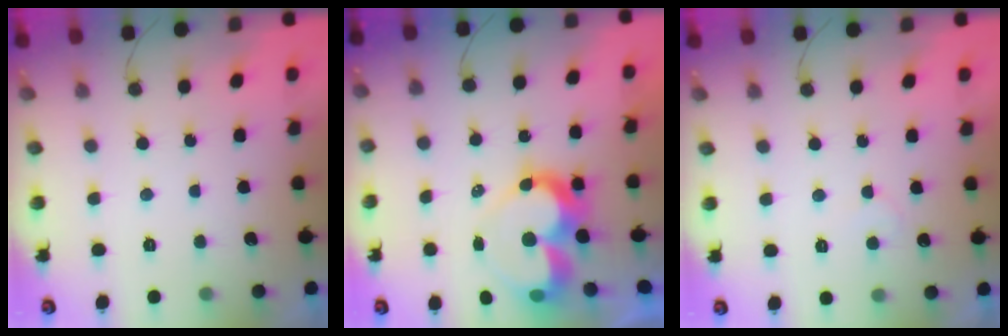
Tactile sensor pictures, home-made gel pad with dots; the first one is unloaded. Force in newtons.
{"total": 11.7, "press": 11.7, "slide": 0.8}
{"total": 5.4, "press": 5.4, "slide": 0.3}